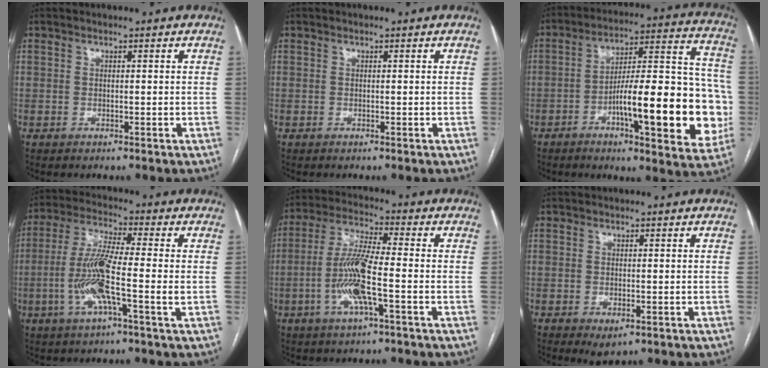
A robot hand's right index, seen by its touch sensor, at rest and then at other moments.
{"total": 0.0}
{"total": 22.5, "force": [-5.9, 4.7, 21.2], "torque": [-0.252, 0.026, -0.075]}
{"total": 10.1, "force": [-2.2, 0.4, 9.9], "torque": [-0.202, -0.002, -0.050]}
{"total": 9.9, "force": [-2.6, 0.9, 9.5], "torque": [-0.197, 0.000, -0.056]}
{"total": 2.5, "force": [-1.1, 1.1, 2.0], "torque": [-0.030, -0.004, -0.007]}